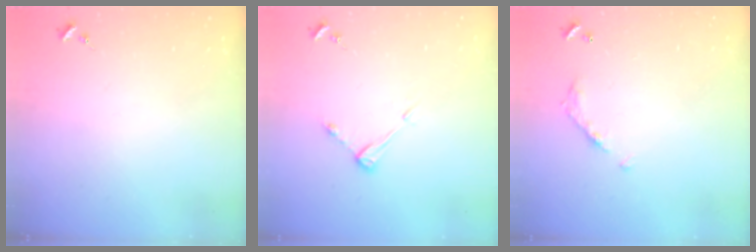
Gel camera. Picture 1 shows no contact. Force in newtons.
{"total": 5.2, "press": 5.1, "slide": 0.3}
{"total": 7.9, "press": 7.9, "slide": 0.3}